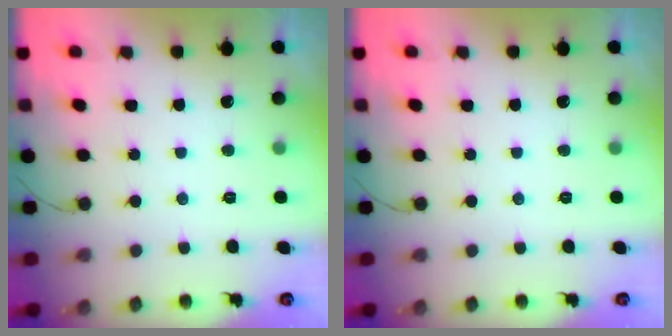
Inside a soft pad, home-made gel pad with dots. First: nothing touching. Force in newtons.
{"total": 0.0}